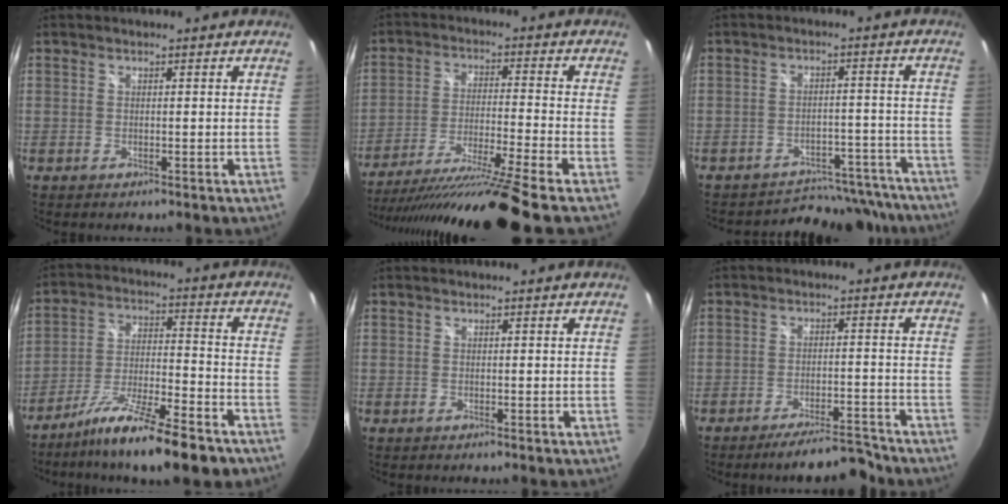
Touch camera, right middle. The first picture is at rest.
{"total": 19.1, "force": [-15.8, -2.7, 10.3], "torque": [-0.185, -0.047, -0.263]}
{"total": 16.5, "force": [-15.1, 6.1, 2.7], "torque": [-0.048, 0.037, -0.178]}
{"total": 16.1, "force": [-12.2, 2.2, 10.4], "torque": [-0.188, -0.029, -0.201]}
{"total": 0.0}
{"total": 7.9, "force": [-7.2, 1.0, 3.2], "torque": [-0.059, 0.008, -0.104]}